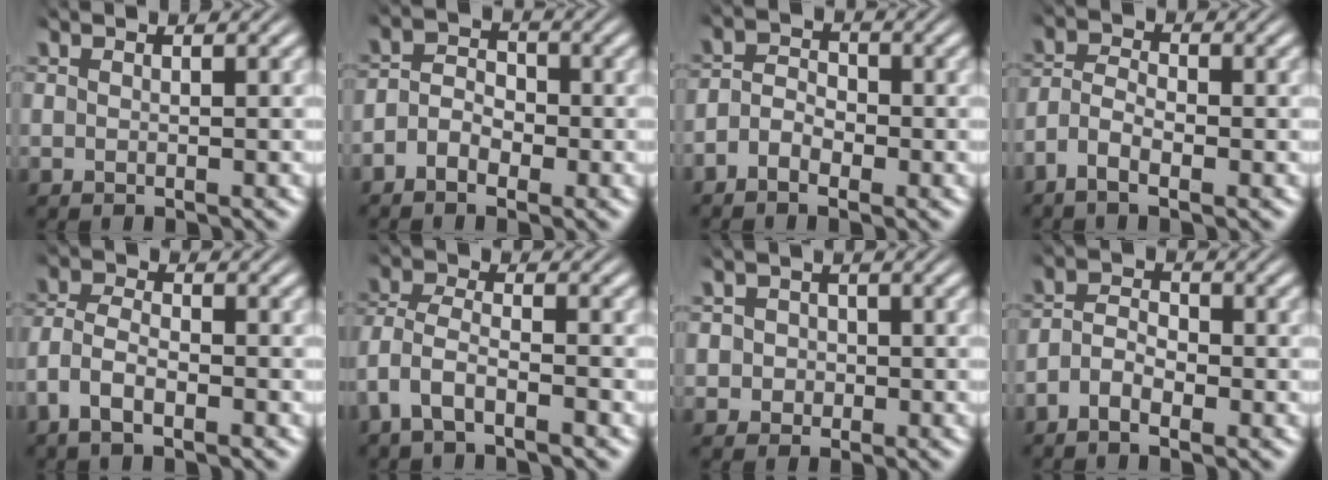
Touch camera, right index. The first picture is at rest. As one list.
[{"total": 3.9, "force": [-1.5, 3.1, 1.9], "torque": [-0.030, 0.003, -0.037]}, {"total": 3.5, "force": [-1.5, 2.8, 1.7], "torque": [-0.027, 0.001, -0.036]}, {"total": 3.8, "force": [-1.4, 2.9, 2.1], "torque": [-0.054, -0.006, -0.033]}, {"total": 4.2, "force": [-1.2, 3.3, 2.3], "torque": [-0.070, -0.014, -0.022]}, {"total": 3.7, "force": [-1.2, 2.9, 2.1], "torque": [-0.072, -0.020, -0.017]}, {"total": 3.0, "force": [-0.4, 2.9, 0.5], "torque": [-0.009, 0.004, -0.018]}, {"total": 3.7, "force": [-1.5, 2.7, 1.9], "torque": [-0.037, -0.002, -0.035]}]